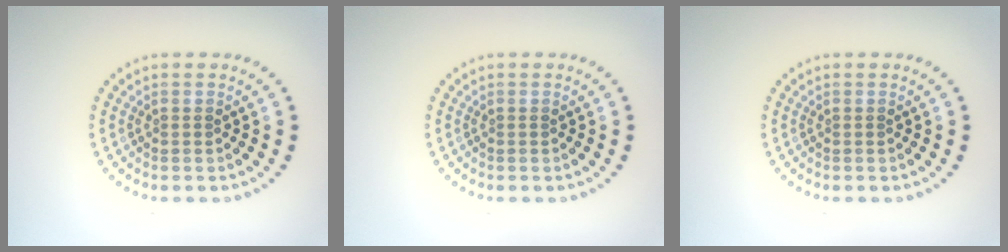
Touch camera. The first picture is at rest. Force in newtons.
{"total": 0.0}
{"total": 0.0}